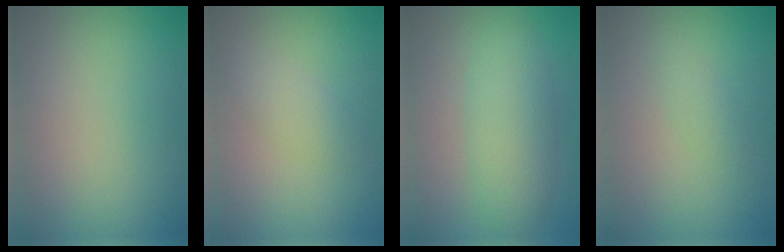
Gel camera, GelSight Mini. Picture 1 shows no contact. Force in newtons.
{"total": 1.9, "press": 1.9, "slide": 0.1}
{"total": 4.6, "press": 4.6, "slide": 0.2}
{"total": 1.2, "press": 1.2, "slide": 0.1}